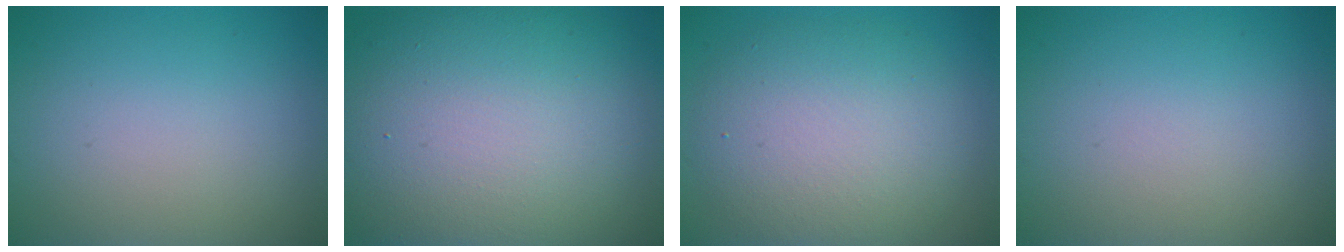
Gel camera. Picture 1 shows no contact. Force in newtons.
{"total": 16.1, "press": 16.1, "slide": 0.8}
{"total": 7.5, "press": 7.5, "slide": 0.8}
{"total": 0.0}